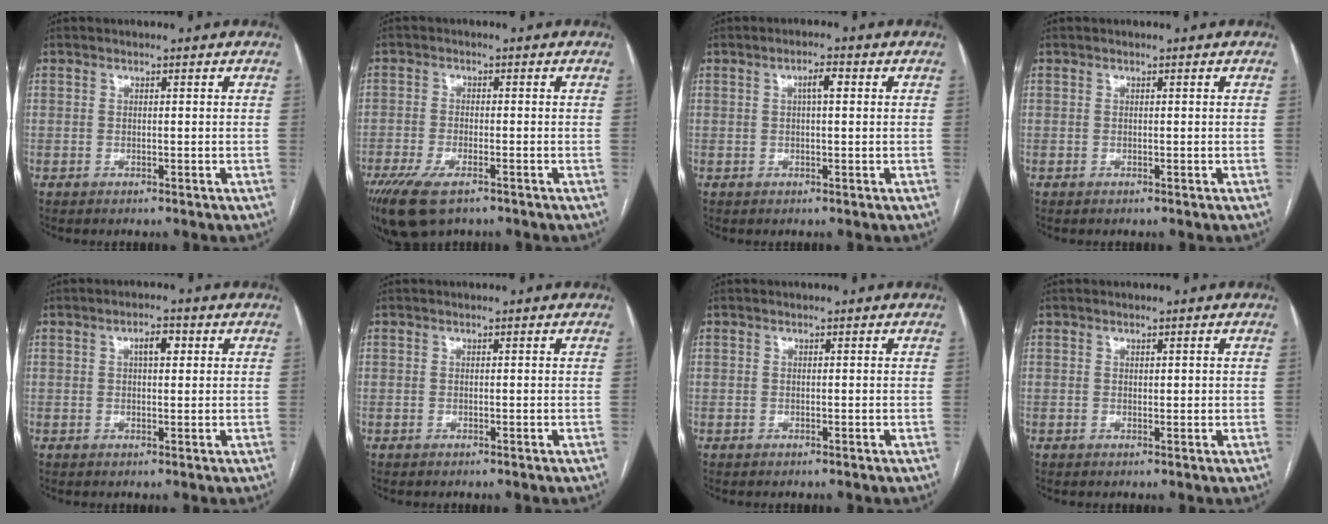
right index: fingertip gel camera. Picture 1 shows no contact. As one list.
[{"total": 8.1, "force": [-5.4, 2.8, 5.4], "torque": [-0.101, -0.017, -0.094]}, {"total": 2.4, "force": [0.6, 0.5, 2.3], "torque": [-0.040, 0.008, 0.010]}, {"total": 0.0}, {"total": 2.9, "force": [0.9, 1.1, 2.5], "torque": [-0.043, 0.008, 0.015]}, {"total": 0.0}, {"total": 0.0}, {"total": 0.9, "force": [0.3, 0.4, 0.7], "torque": [-0.011, -0.001, 0.006]}]